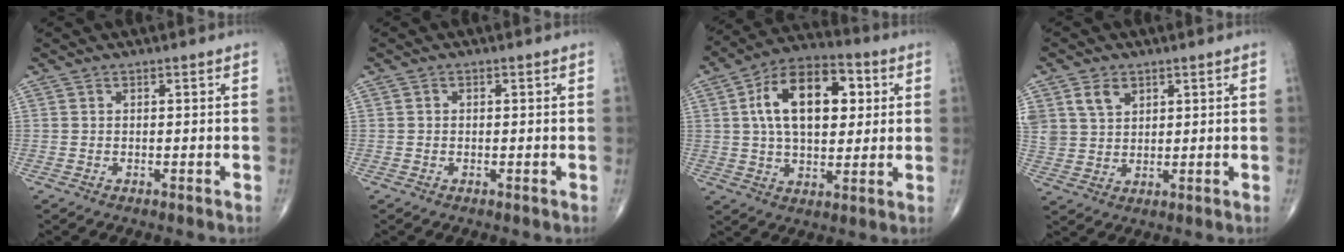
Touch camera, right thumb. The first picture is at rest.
{"total": 0.5, "force": [0.0, 0.5, 0.2], "torque": [0.001, 0.001, 0.000]}
{"total": 17.9, "force": [4.0, 10.3, 14.0], "torque": [-0.206, 0.012, 0.062]}
{"total": 6.7, "force": [3.3, 4.8, 3.2], "torque": [-0.049, -0.011, 0.071]}